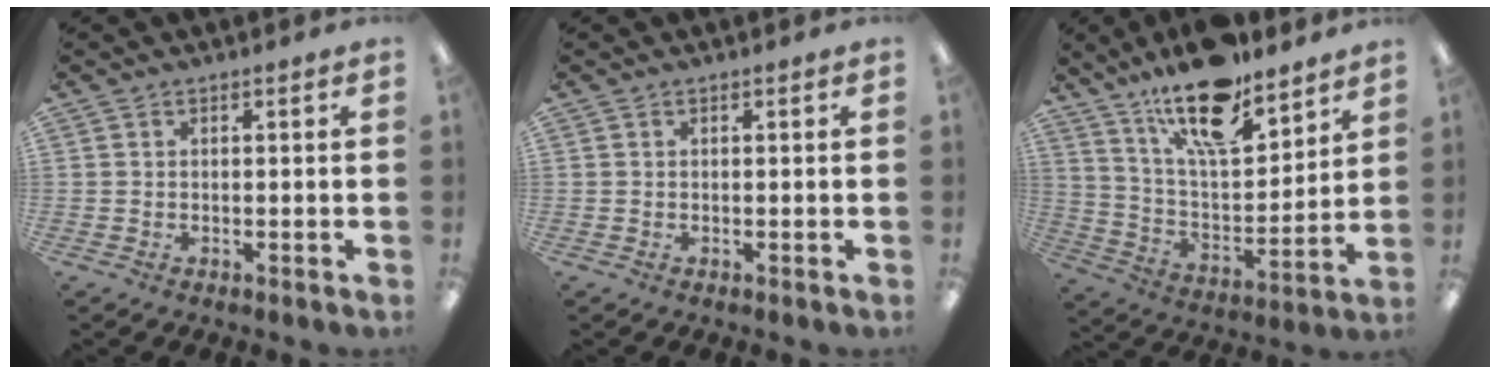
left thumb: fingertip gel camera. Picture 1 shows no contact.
{"total": 0.0}
{"total": 18.5, "force": [14.0, 6.0, 10.4], "torque": [-0.179, -0.086, 0.240]}